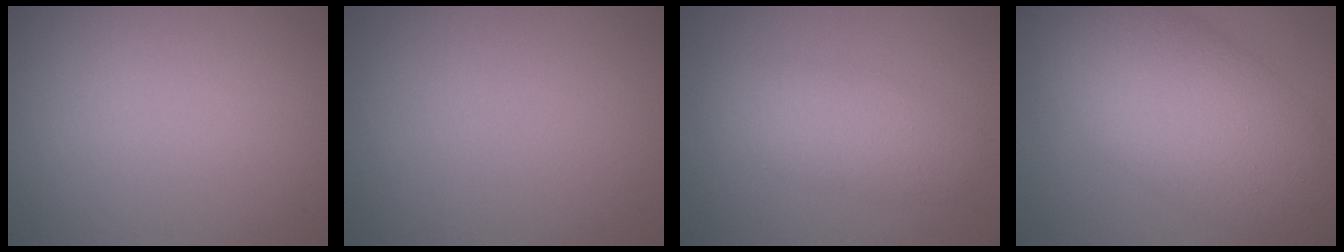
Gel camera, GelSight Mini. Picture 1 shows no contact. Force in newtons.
{"total": 0.0}
{"total": 3.5, "press": 3.5, "slide": 0.2}
{"total": 11.1, "press": 11.1, "slide": 0.2}